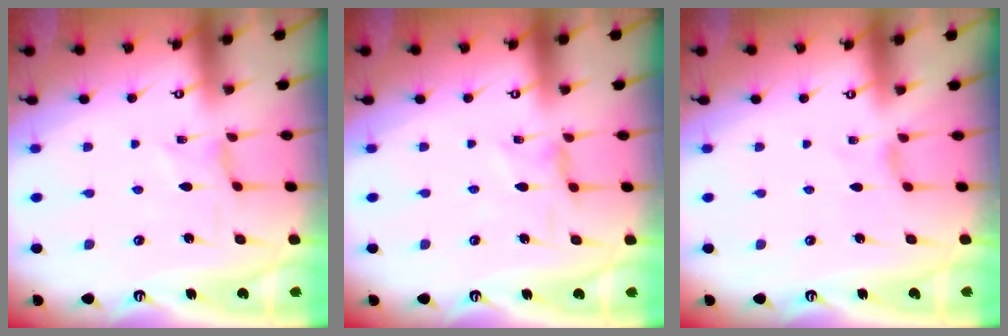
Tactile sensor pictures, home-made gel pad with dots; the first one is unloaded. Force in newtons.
{"total": 1.7, "press": 1.6, "slide": 0.4}
{"total": 0.0}